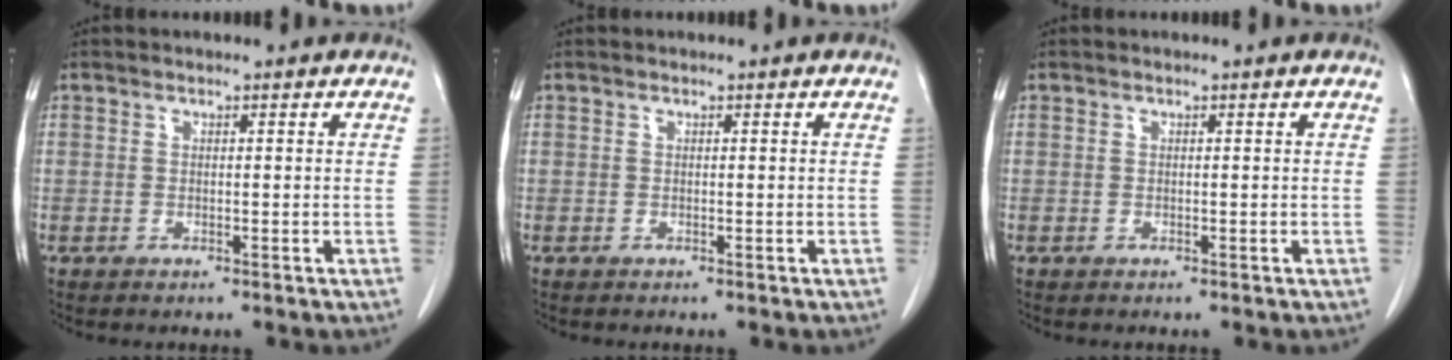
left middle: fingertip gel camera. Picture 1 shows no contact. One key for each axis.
{"total": 0.0}
{"total": 0.0}